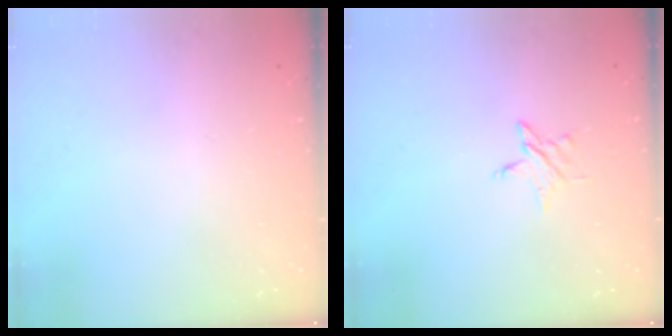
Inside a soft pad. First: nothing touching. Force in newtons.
{"total": 3.9, "press": 3.9, "slide": 0.3}